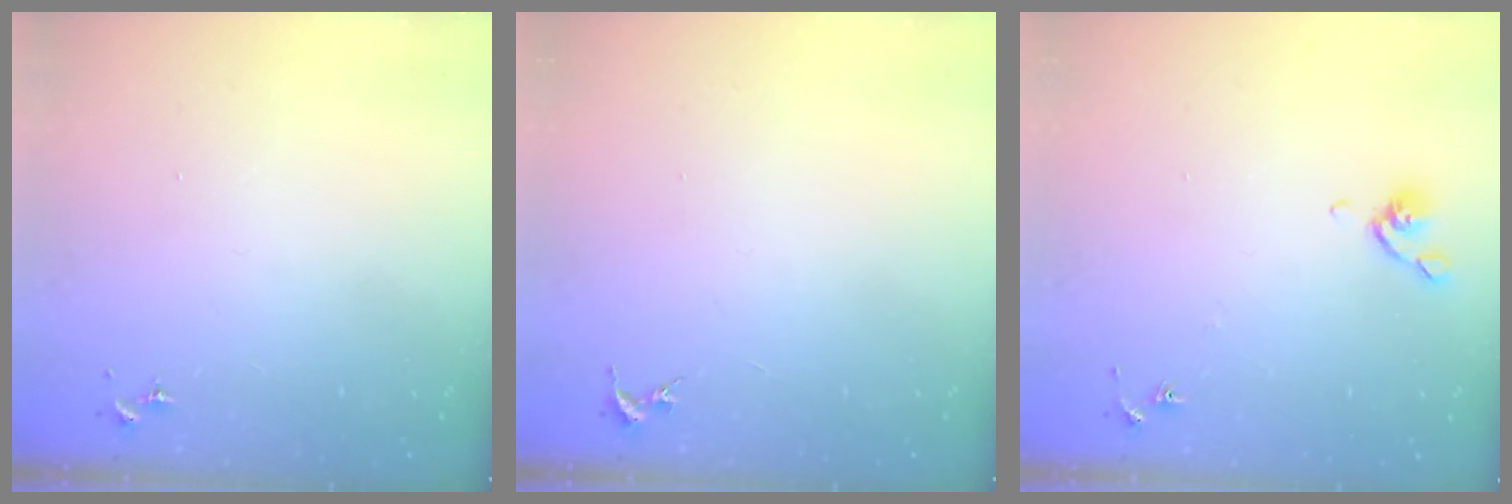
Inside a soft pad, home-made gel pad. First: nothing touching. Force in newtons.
{"total": 0.0}
{"total": 5.2, "press": 5.1, "slide": 1.0}